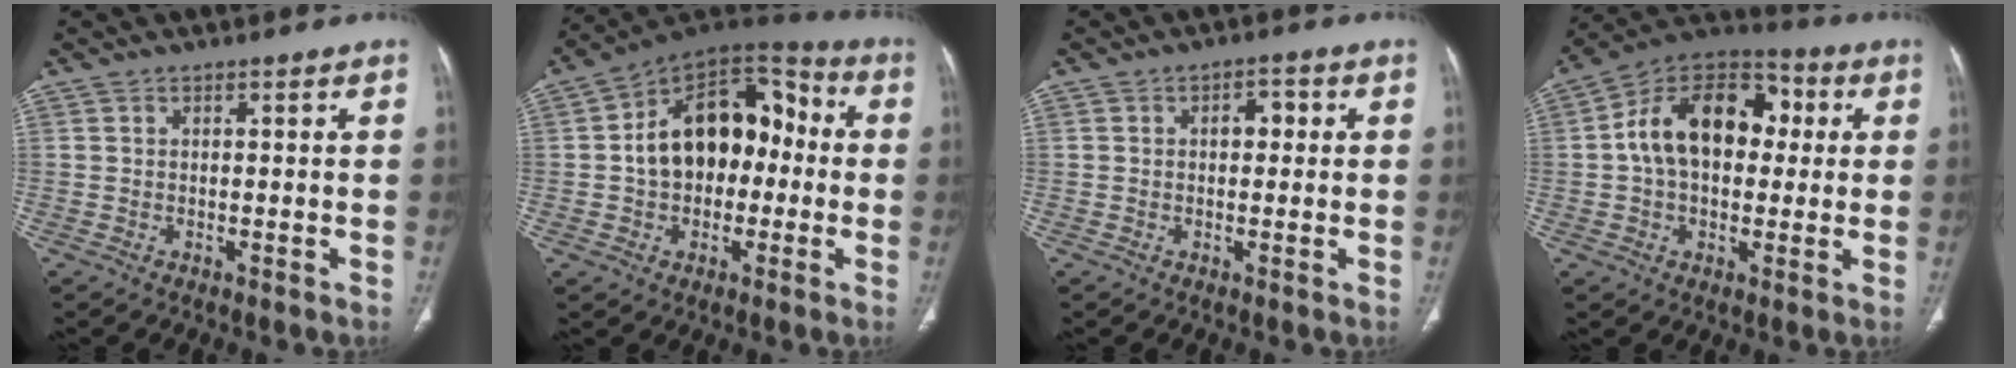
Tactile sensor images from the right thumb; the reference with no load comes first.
{"total": 18.3, "force": [-0.1, 12.4, 13.5], "torque": [-0.168, 0.051, -0.010]}
{"total": 3.0, "force": [0.4, 2.0, 2.2], "torque": [-0.022, 0.012, 0.002]}
{"total": 18.1, "force": [2.2, 12.1, 13.3], "torque": [-0.187, 0.036, 0.027]}